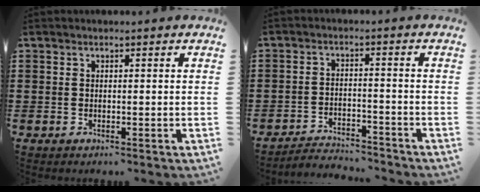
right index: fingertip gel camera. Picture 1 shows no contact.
{"total": 3.3, "force": [-3.3, 0.4, 0.3], "torque": [-0.013, 0.005, -0.071]}